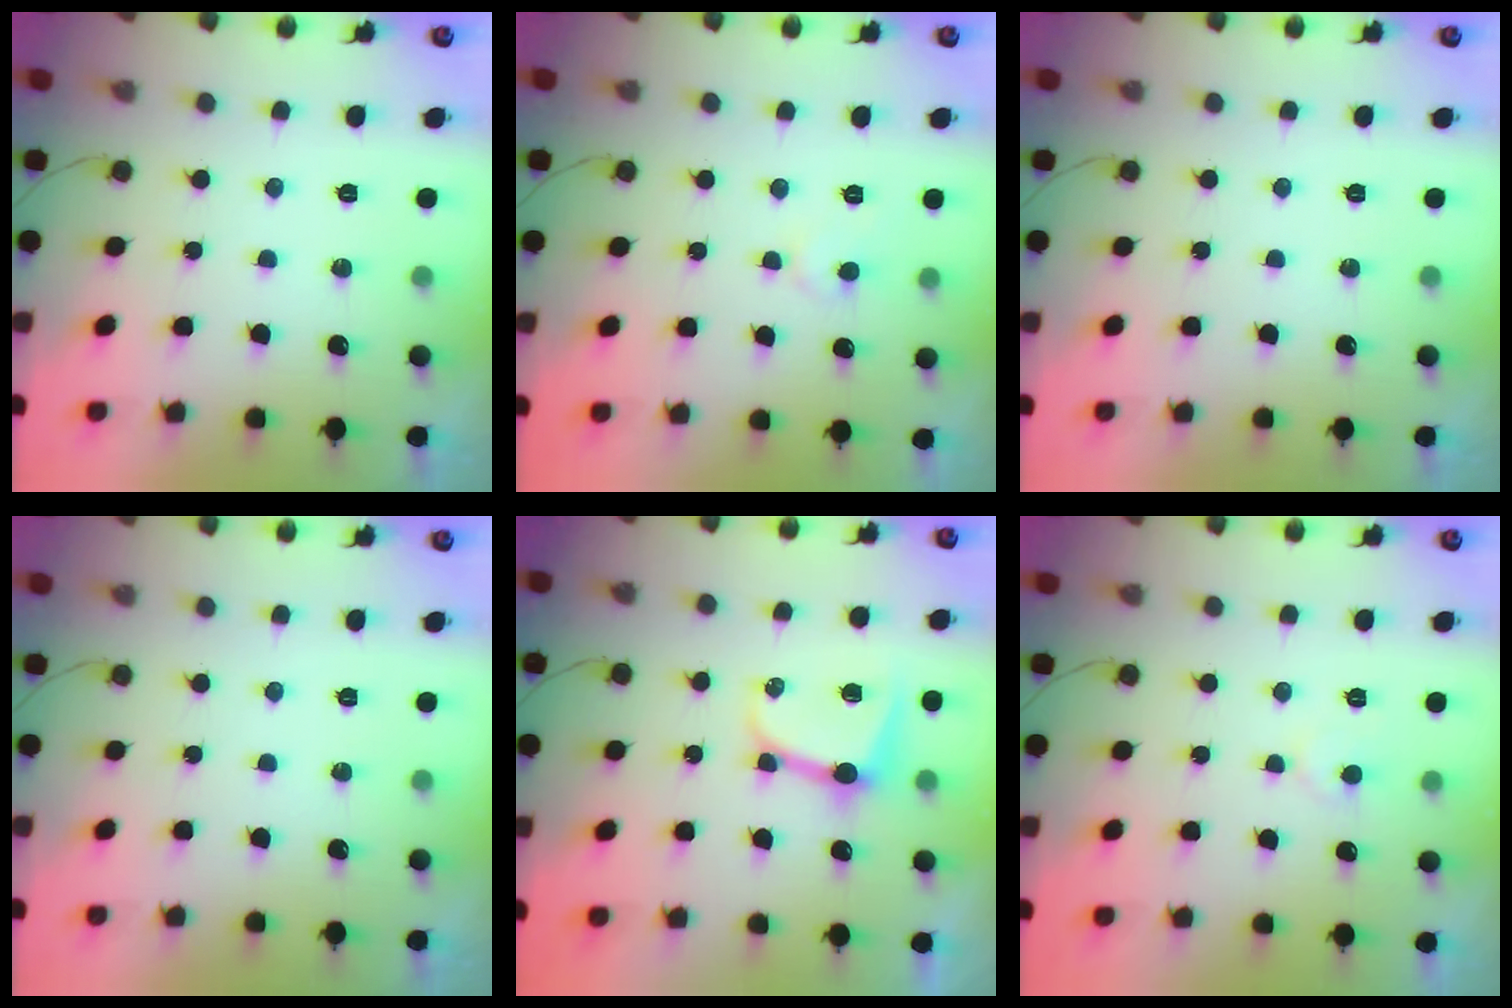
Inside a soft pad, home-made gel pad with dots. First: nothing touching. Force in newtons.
{"total": 4.4, "press": 4.4, "slide": 0.5}
{"total": 0.0}
{"total": 0.0}
{"total": 8.3, "press": 8.2, "slide": 0.8}
{"total": 4.7, "press": 4.7, "slide": 0.4}